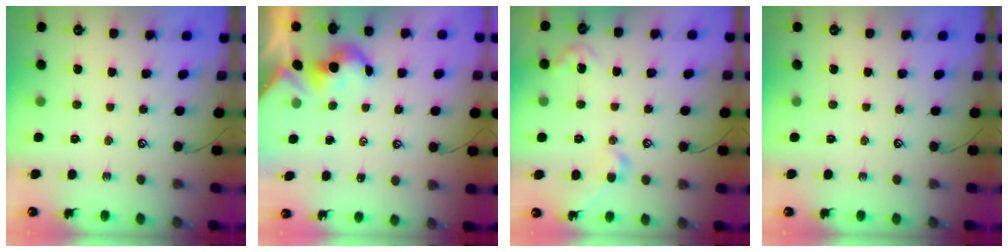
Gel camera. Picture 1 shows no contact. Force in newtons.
{"total": 2.3, "press": 2.3, "slide": 0.3}
{"total": 4.9, "press": 4.8, "slide": 1.0}
{"total": 0.0}